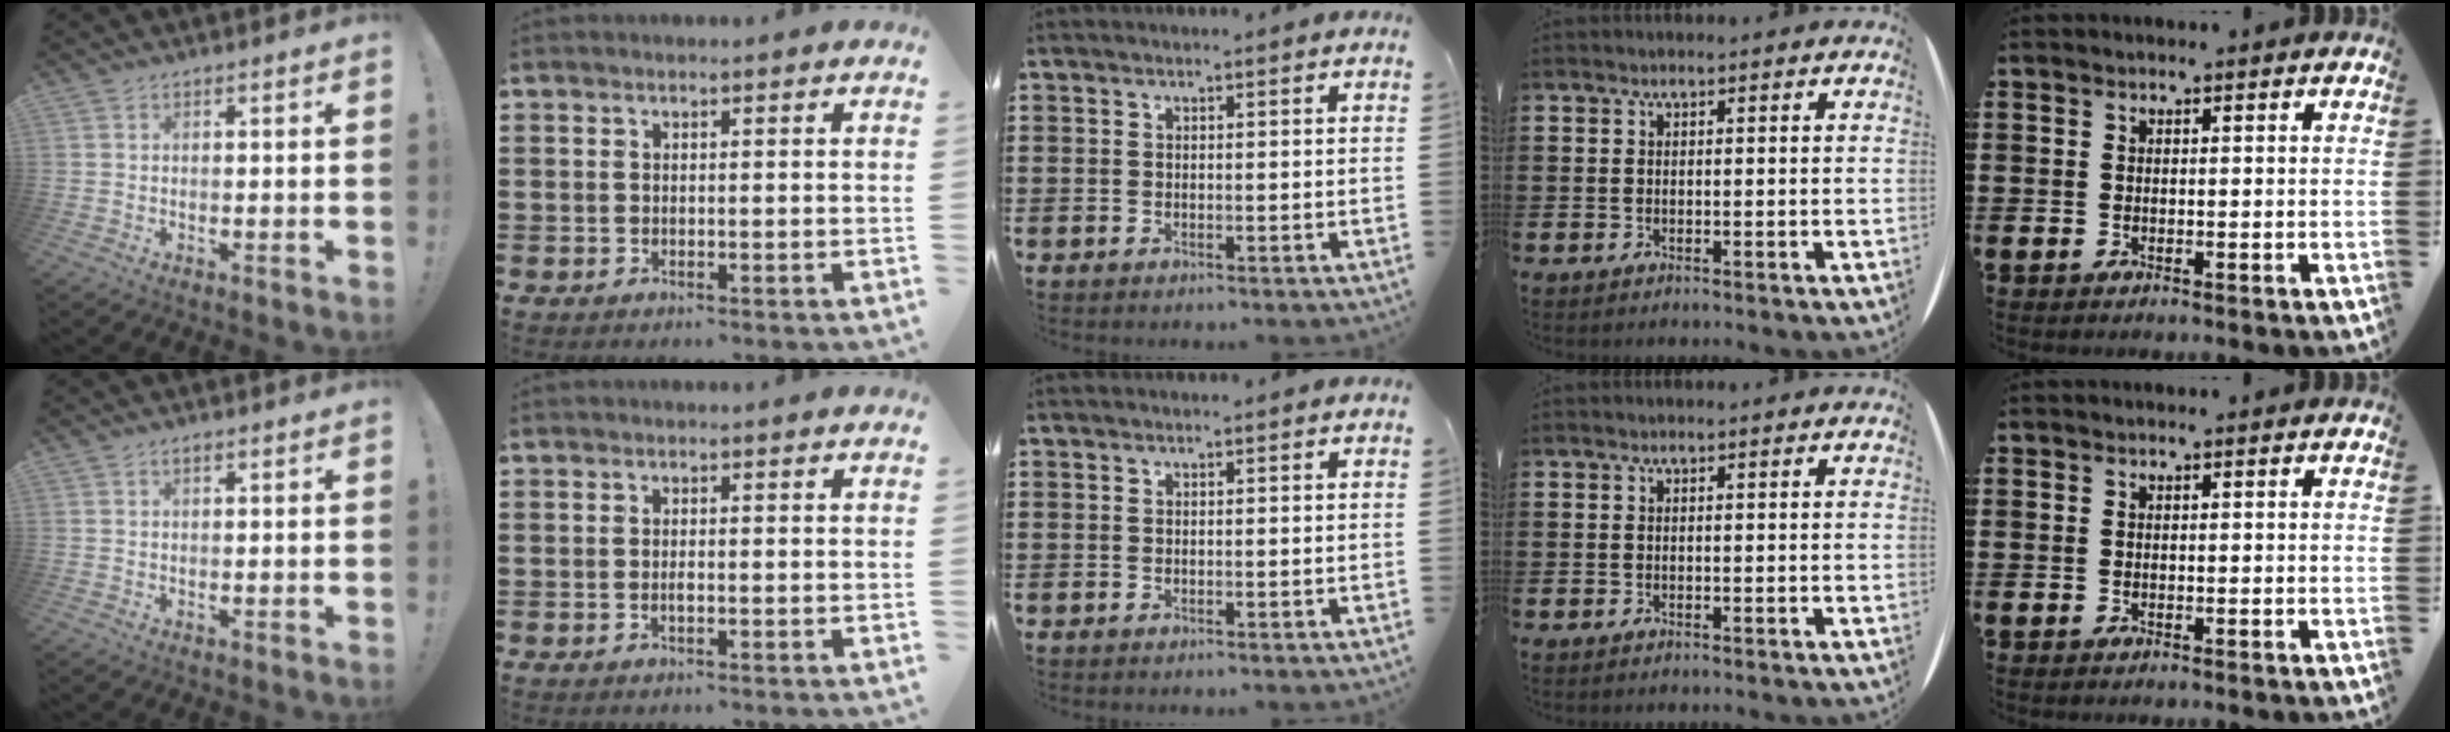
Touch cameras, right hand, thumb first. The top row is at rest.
{"thumb": {"total": 1.1, "force": [0.6, 0.5, 0.7], "torque": [-0.015, 0.001, 0.012]}, "index": {"total": 0.8, "force": [-0.3, 0.3, 0.7], "torque": [-0.015, -0.002, -0.004]}}